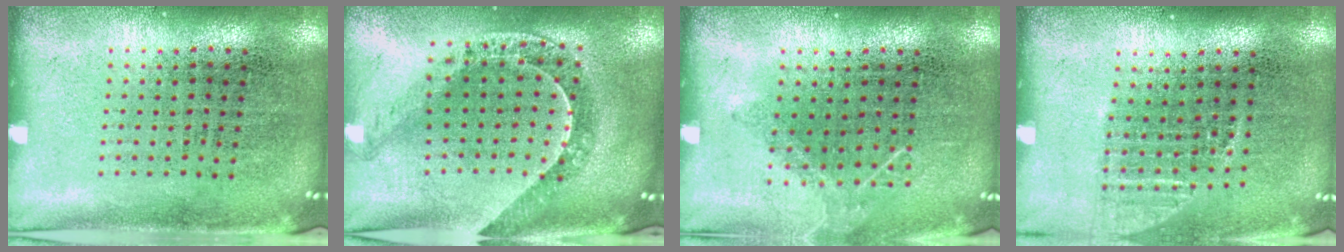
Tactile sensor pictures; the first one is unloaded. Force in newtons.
{"total": 1.2, "press": 1.1, "slide": 0.2}
{"total": 0.8, "press": 0.8, "slide": 0.2}
{"total": 1.1, "press": 1.0, "slide": 0.5}